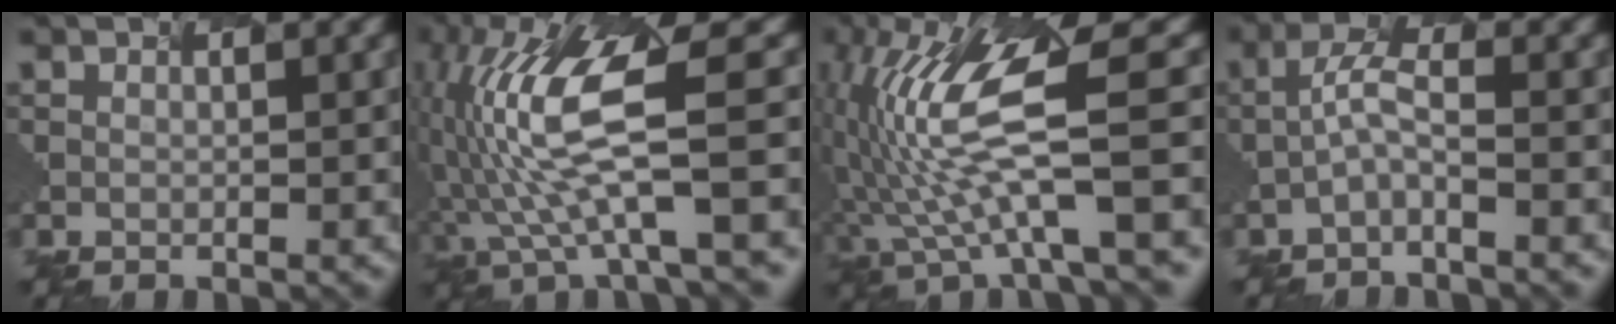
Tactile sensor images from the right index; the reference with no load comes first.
{"total": 10.5, "force": [-1.3, 2.0, 10.2], "torque": [-0.208, 0.011, -0.005]}
{"total": 10.2, "force": [-0.2, 2.0, 9.9], "torque": [-0.201, 0.001, 0.018]}
{"total": 2.4, "force": [-1.7, 0.1, 1.7], "torque": [-0.045, 0.011, -0.029]}